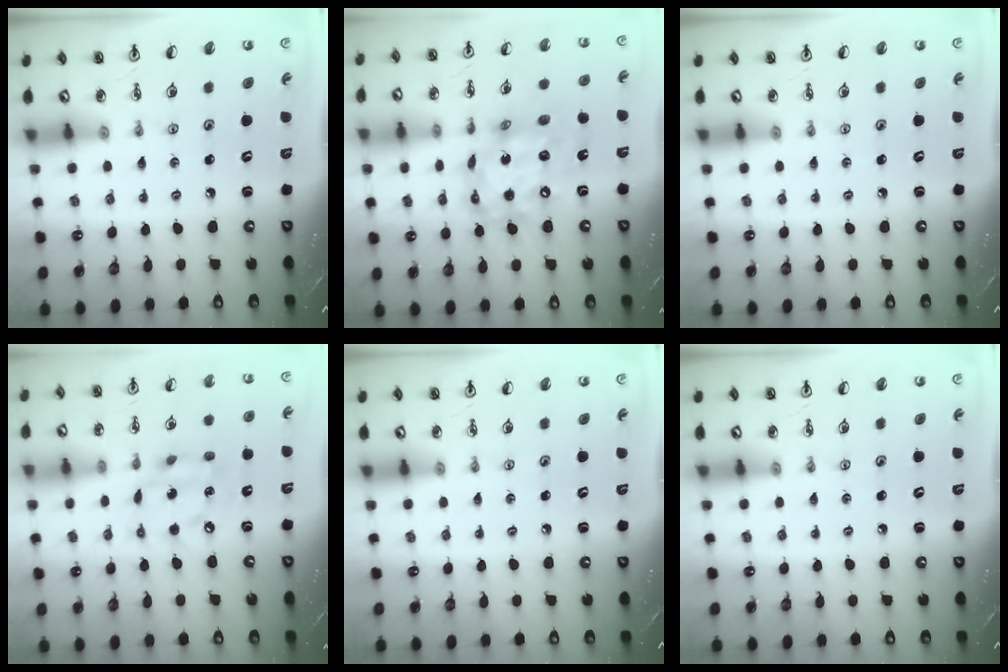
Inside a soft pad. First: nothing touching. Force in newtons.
{"total": 15.1, "press": 15.1, "slide": 0.9}
{"total": 0.0}
{"total": 9.5, "press": 9.4, "slide": 0.9}
{"total": 0.0}
{"total": 0.0}